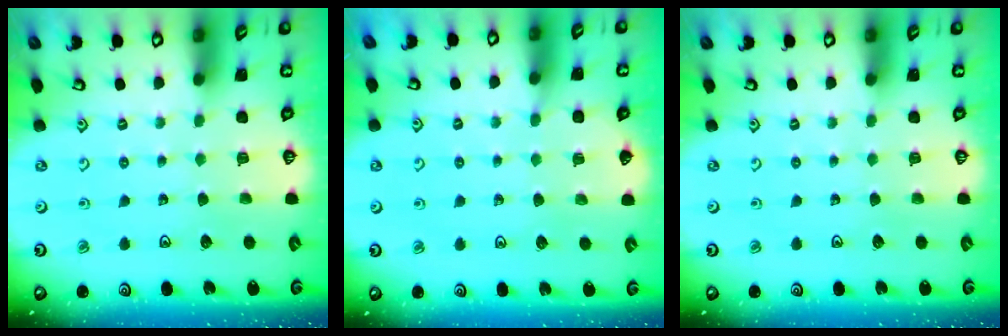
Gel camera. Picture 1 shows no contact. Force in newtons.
{"total": 5.2, "press": 5.2, "slide": 0.5}
{"total": 0.0}